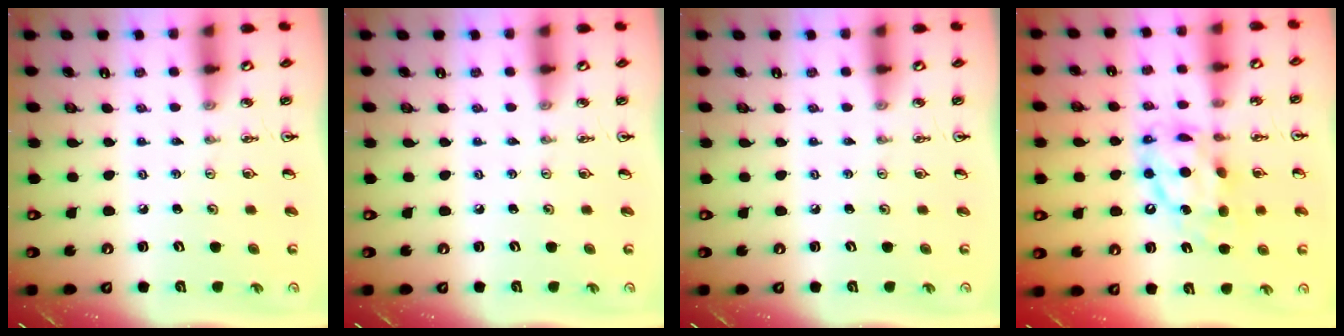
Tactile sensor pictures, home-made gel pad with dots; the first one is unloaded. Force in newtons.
{"total": 0.0}
{"total": 0.0}
{"total": 13.2, "press": 13.1, "slide": 1.4}